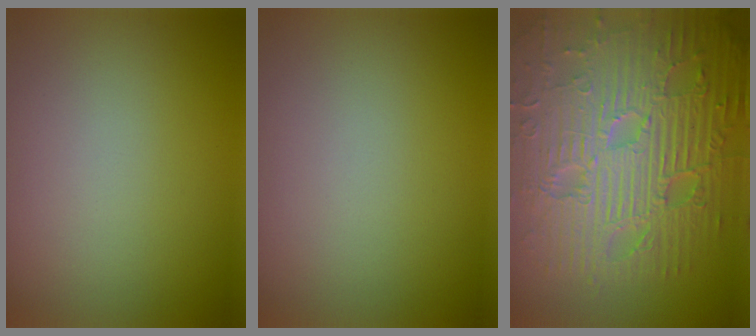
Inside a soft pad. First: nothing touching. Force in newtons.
{"total": 0.0}
{"total": 12.4, "press": 8.0, "slide": 9.5}